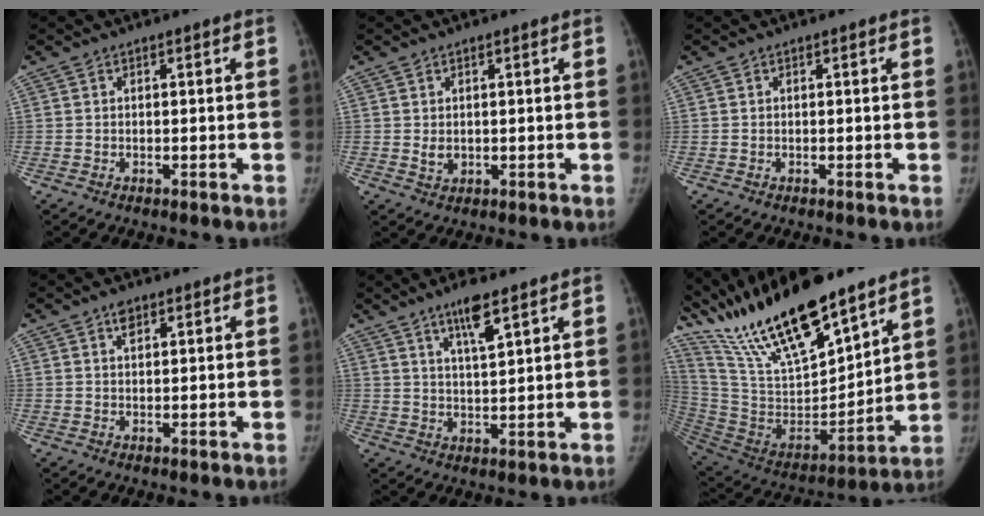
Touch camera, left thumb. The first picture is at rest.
{"total": 1.9, "force": [0.3, 1.4, 1.3], "torque": [-0.016, -0.006, 0.012]}
{"total": 0.0}
{"total": 2.2, "force": [1.4, 1.2, 1.3], "torque": [-0.013, -0.005, 0.023]}
{"total": 6.4, "force": [4.2, 1.1, 4.8], "torque": [-0.084, -0.025, 0.077]}
{"total": 27.2, "force": [21.0, 7.6, 15.6], "torque": [-0.259, -0.087, 0.385]}